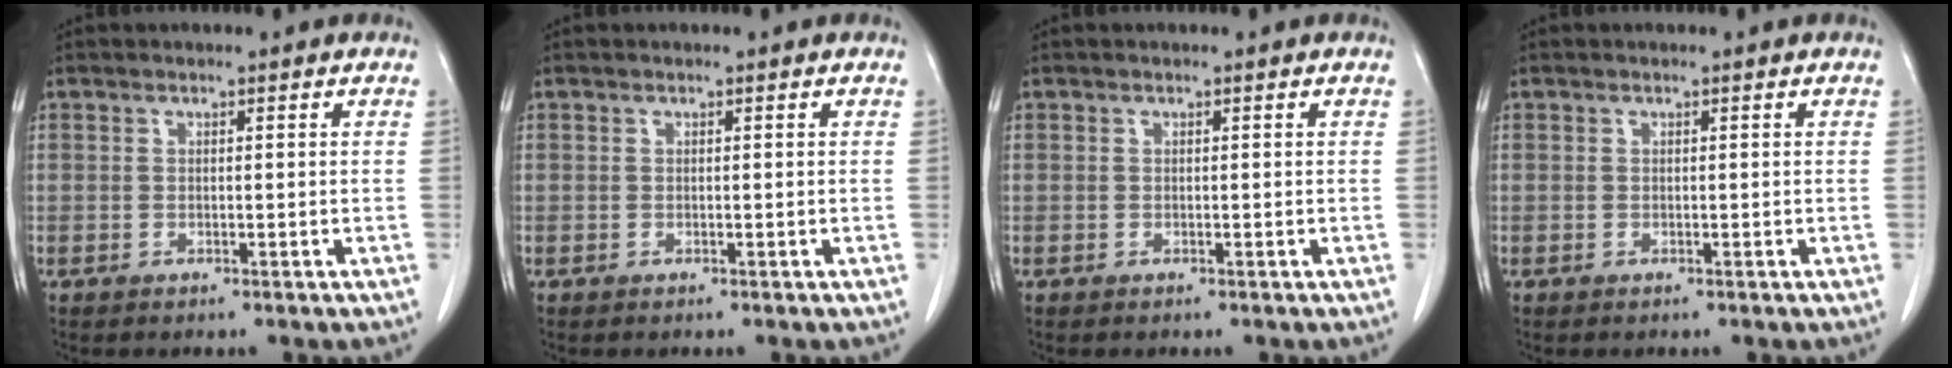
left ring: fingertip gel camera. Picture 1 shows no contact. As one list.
[{"total": 0.0}, {"total": 0.0}, {"total": 0.0}]